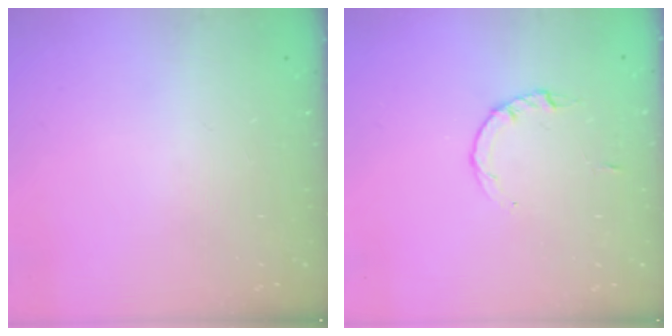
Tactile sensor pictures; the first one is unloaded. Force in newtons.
{"total": 2.2, "press": 2.1, "slide": 0.3}